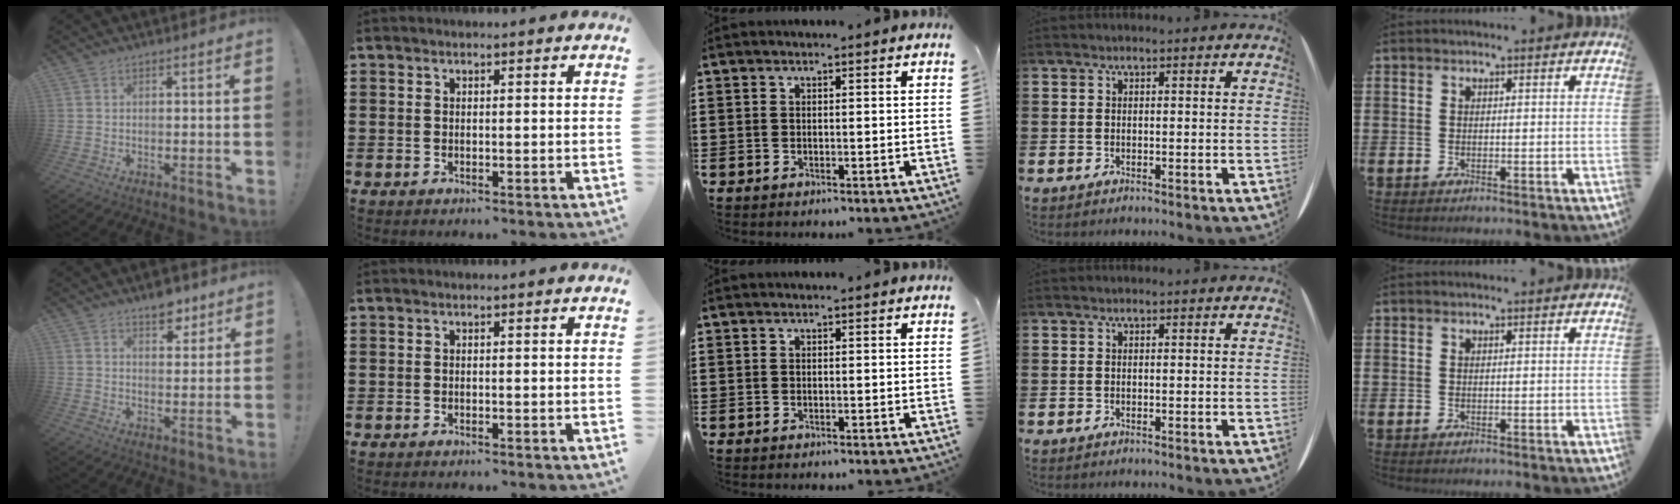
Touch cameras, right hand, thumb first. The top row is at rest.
{"thumb": {"total": 6.8, "force": [5.1, 3.2, 3.2], "torque": [-0.023, -0.032, 0.087]}}